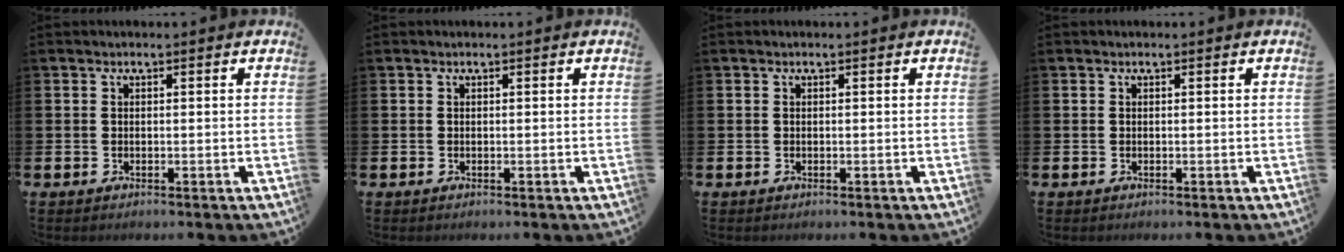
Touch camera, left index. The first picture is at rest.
{"total": 0.0}
{"total": 0.0}
{"total": 0.0}